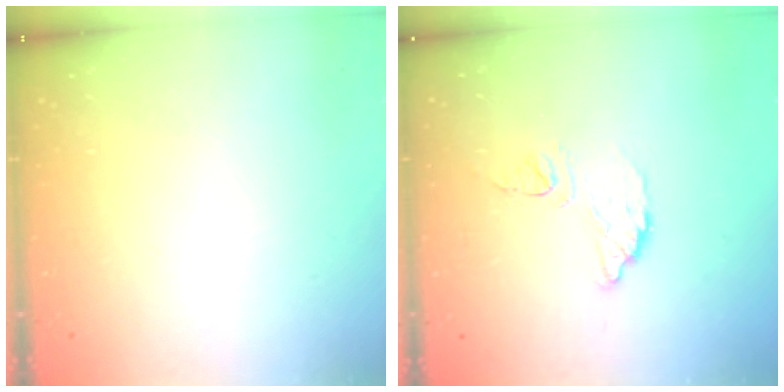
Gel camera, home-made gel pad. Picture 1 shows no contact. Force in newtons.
{"total": 7.7, "press": 7.7, "slide": 0.2}